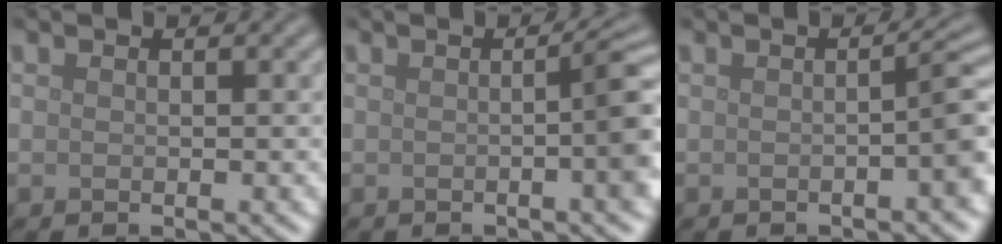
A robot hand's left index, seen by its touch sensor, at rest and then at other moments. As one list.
[{"total": 4.6, "force": [-0.2, 1.0, 4.5], "torque": [-0.046, 0.009, -0.008]}, {"total": 2.9, "force": [-0.5, 0.6, 2.8], "torque": [-0.028, 0.013, -0.012]}]